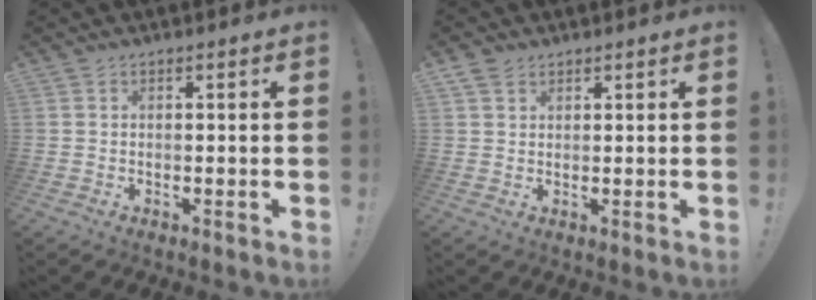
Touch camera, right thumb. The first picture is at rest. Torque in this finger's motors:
{"motor_torque": [-1.04, 1.33, 0.36, 0.36, 0.28]}